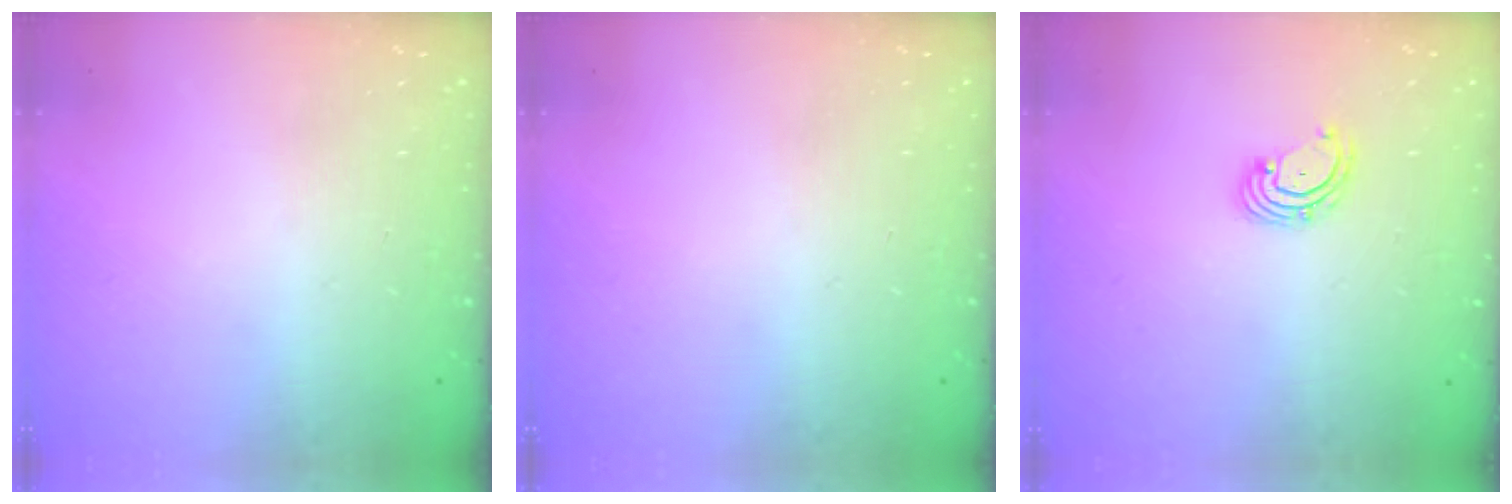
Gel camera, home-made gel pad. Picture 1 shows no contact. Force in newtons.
{"total": 0.0}
{"total": 2.7, "press": 2.7, "slide": 0.6}